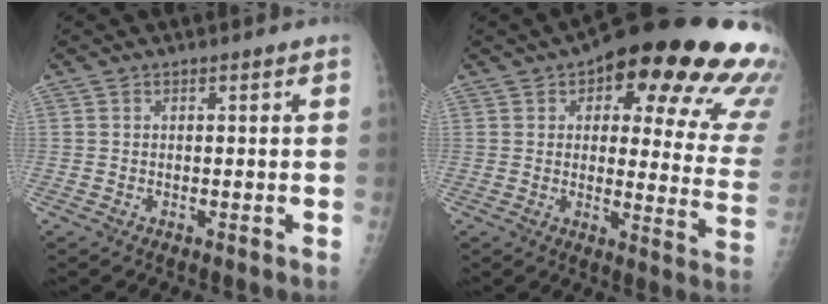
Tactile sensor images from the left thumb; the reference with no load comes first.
{"total": 26.0, "force": [14.8, 9.4, 19.2], "torque": [-0.179, -0.043, 0.172]}